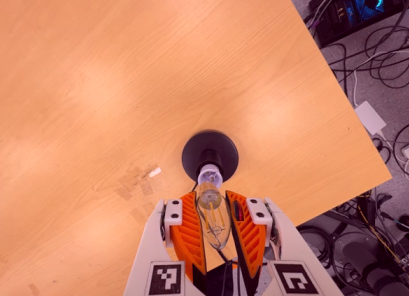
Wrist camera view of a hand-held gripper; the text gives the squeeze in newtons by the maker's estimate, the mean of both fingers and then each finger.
{"total": 20.9, "left": 22.9, "right": 18.9}